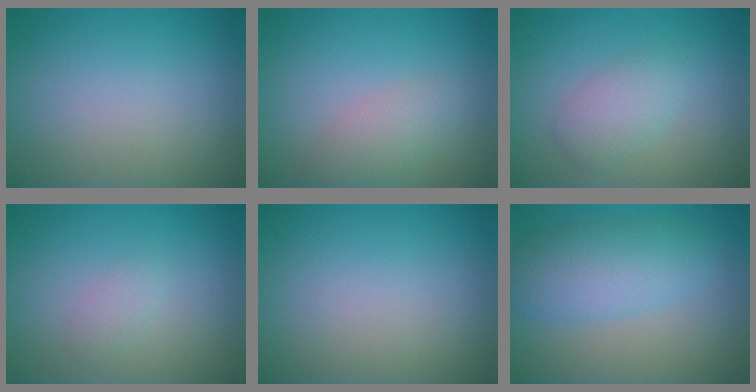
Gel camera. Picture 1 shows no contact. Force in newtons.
{"total": 2.3, "press": 2.3, "slide": 0.1}
{"total": 2.7, "press": 2.7, "slide": 0.1}
{"total": 1.0, "press": 1.0, "slide": 0.1}
{"total": 0.0}
{"total": 5.1, "press": 5.1, "slide": 0.1}